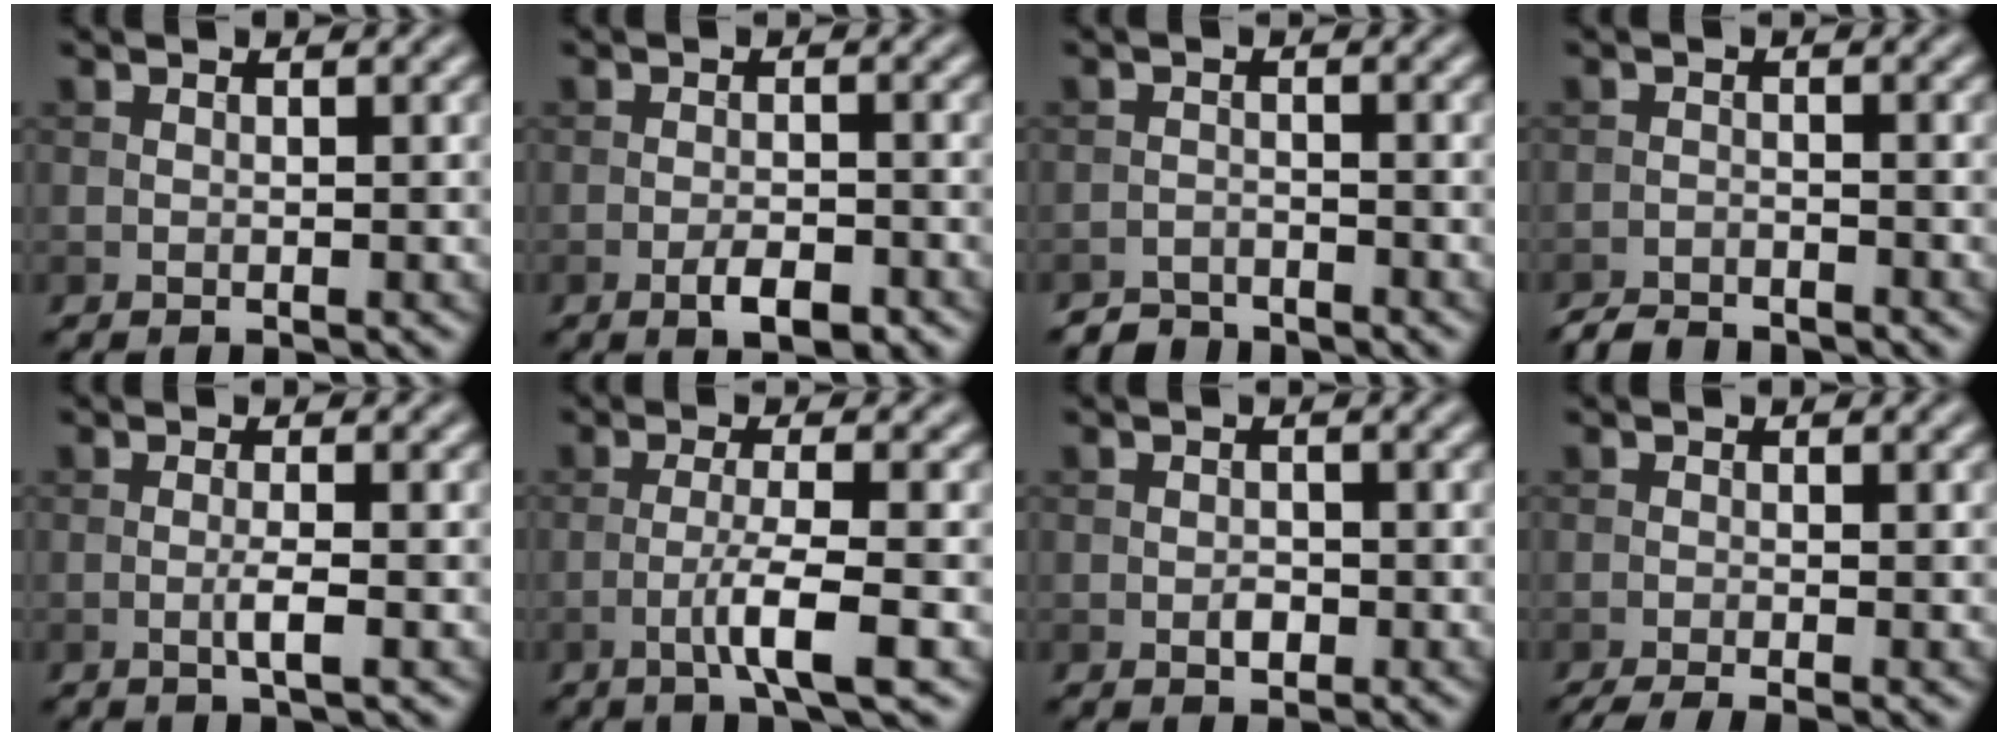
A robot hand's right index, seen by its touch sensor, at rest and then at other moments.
{"total": 2.9, "force": [-1.6, 1.0, 2.2], "torque": [-0.036, 0.000, -0.027]}
{"total": 2.2, "force": [-2.1, 0.4, -0.1], "torque": [0.006, 0.004, -0.041]}
{"total": 2.7, "force": [-2.6, 0.4, 0.4], "torque": [-0.005, -0.004, -0.053]}
{"total": 1.8, "force": [-0.5, 0.1, 1.7], "torque": [-0.033, 0.001, -0.013]}
{"total": 4.2, "force": [-1.7, 0.4, 3.9], "torque": [-0.070, 0.008, -0.038]}
{"total": 1.2, "force": [-0.4, 0.8, 0.8], "torque": [-0.013, 0.000, -0.009]}
{"total": 3.3, "force": [-2.2, 0.6, 2.4], "torque": [-0.035, -0.003, -0.043]}